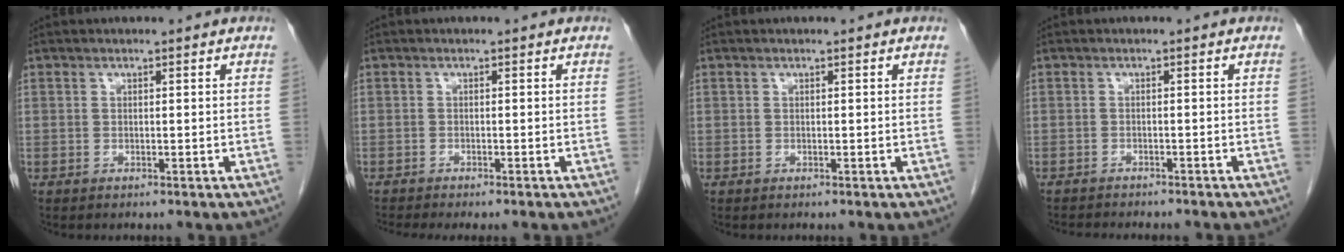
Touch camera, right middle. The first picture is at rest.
{"total": 4.6, "force": [-4.0, 0.2, 2.1], "torque": [-0.020, -0.006, -0.059]}
{"total": 0.0}
{"total": 8.0, "force": [-7.2, 1.6, 3.0], "torque": [-0.038, -0.005, -0.093]}